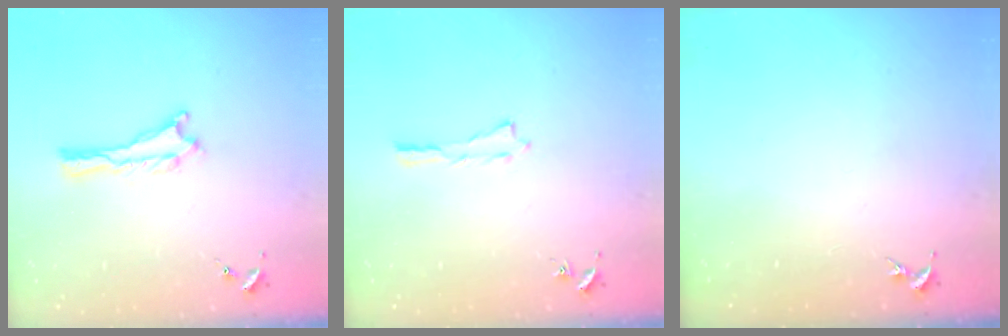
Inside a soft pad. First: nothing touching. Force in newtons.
{"total": 0.0}
{"total": 0.0}